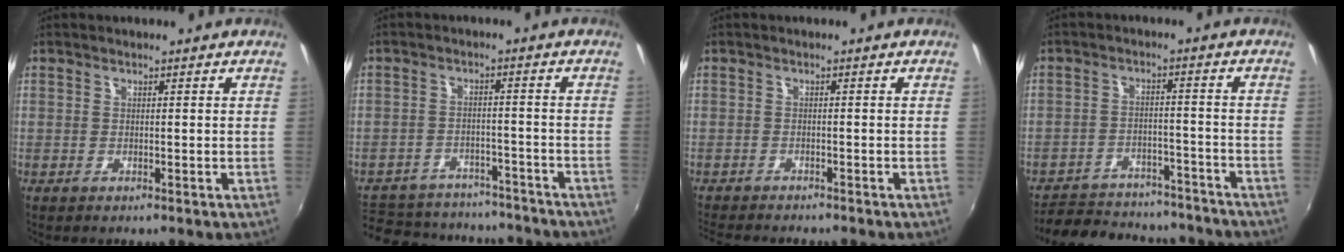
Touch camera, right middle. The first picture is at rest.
{"total": 19.3, "force": [-15.3, 9.6, 6.9], "torque": [-0.170, 0.023, -0.192]}
{"total": 5.7, "force": [-5.4, 0.8, 1.8], "torque": [-0.051, -0.022, -0.091]}
{"total": 21.3, "force": [-18.6, 7.5, 7.4], "torque": [-0.160, 0.017, -0.237]}